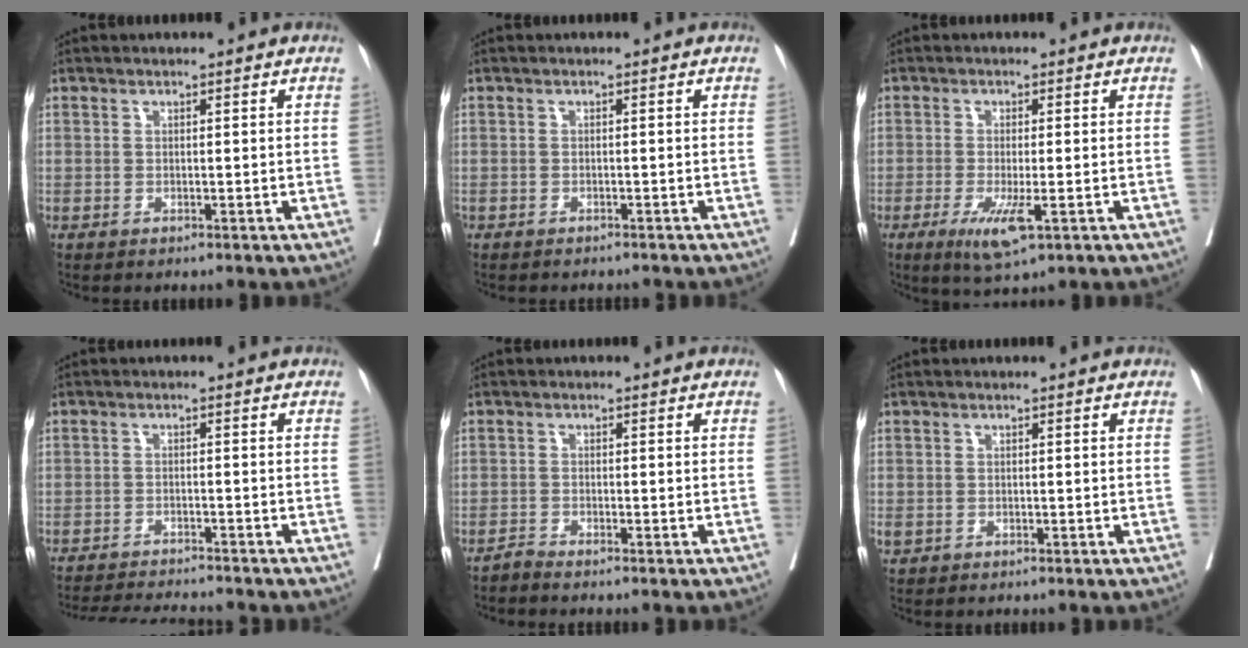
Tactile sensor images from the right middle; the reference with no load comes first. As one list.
[{"total": 2.8, "force": [-2.5, 1.1, 0.6], "torque": [-0.010, -0.003, -0.034]}, {"total": 6.0, "force": [-2.5, 0.5, 5.4], "torque": [-0.101, -0.018, -0.039]}, {"total": 8.9, "force": [-8.5, 0.2, 2.6], "torque": [-0.037, -0.011, -0.128]}, {"total": 1.0, "force": [-1.0, -0.2, -0.1], "torque": [0.004, -0.002, -0.020]}, {"total": 0.9, "force": [-0.2, 0.8, 0.4], "torque": [-0.010, 0.002, 0.002]}]